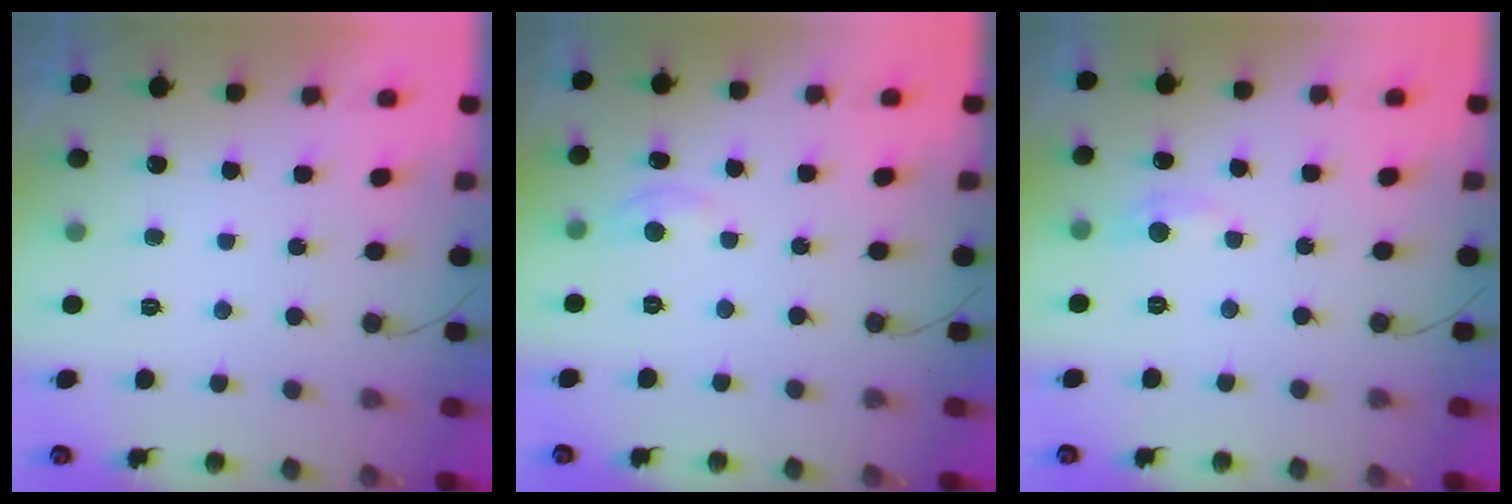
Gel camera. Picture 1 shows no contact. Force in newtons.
{"total": 3.2, "press": 3.2, "slide": 0.4}
{"total": 4.5, "press": 4.5, "slide": 0.6}